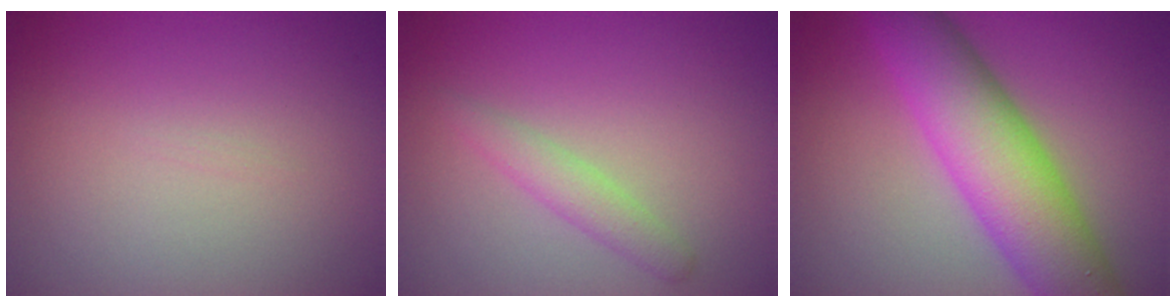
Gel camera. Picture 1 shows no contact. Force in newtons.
{"total": 2.0, "press": 2.0, "slide": 0.1}
{"total": 10.1, "press": 10.1, "slide": 0.3}